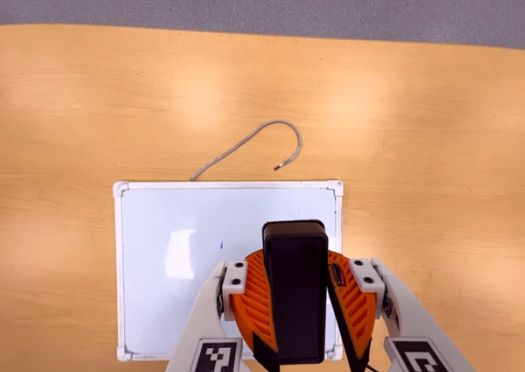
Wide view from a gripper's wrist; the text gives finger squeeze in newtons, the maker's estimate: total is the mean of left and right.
{"total": 11.6, "left": 11.0, "right": 12.1}